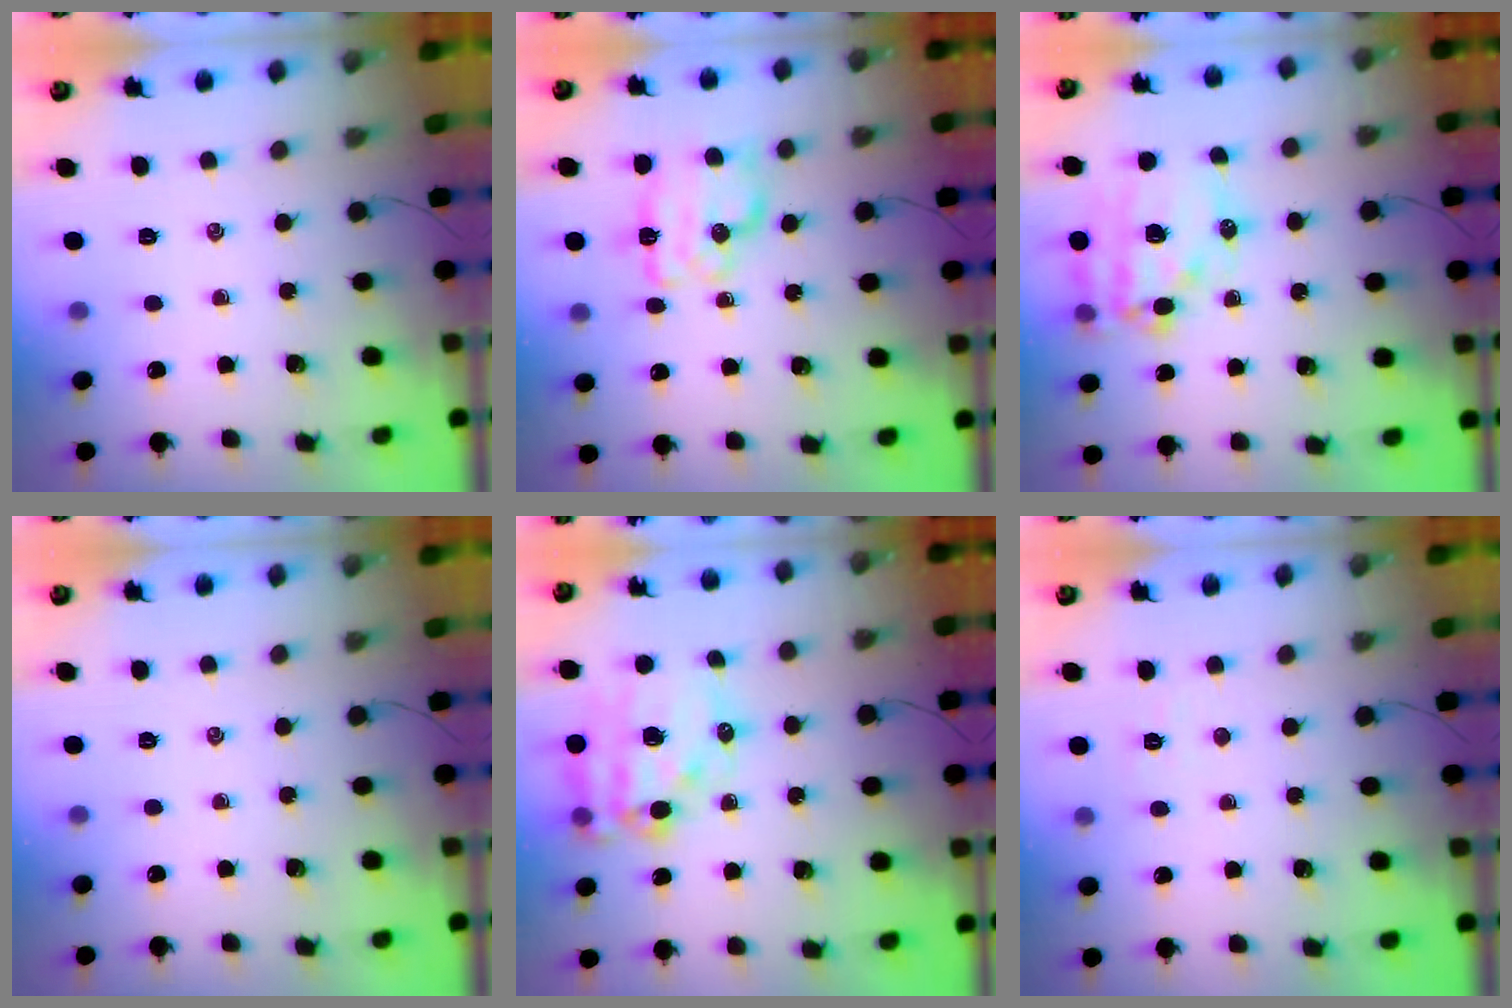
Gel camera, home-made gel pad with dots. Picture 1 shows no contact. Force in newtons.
{"total": 12.0, "press": 12.0, "slide": 0.4}
{"total": 15.9, "press": 15.5, "slide": 3.5}
{"total": 0.0}
{"total": 17.5, "press": 17.1, "slide": 4.0}
{"total": 2.5, "press": 2.4, "slide": 0.7}